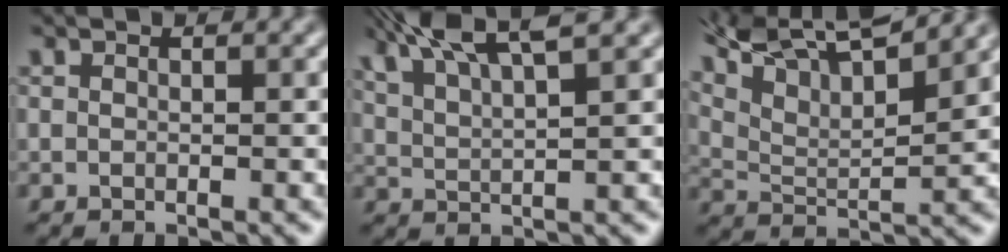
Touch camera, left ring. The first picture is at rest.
{"total": 7.0, "force": [4.7, 1.6, 4.9], "torque": [-0.089, 0.031, 0.067]}
{"total": 9.8, "force": [6.8, 2.8, 6.5], "torque": [-0.130, 0.025, 0.107]}